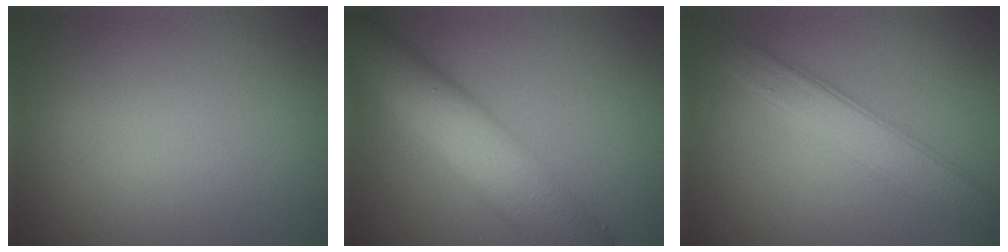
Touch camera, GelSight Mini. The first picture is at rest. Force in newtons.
{"total": 8.1, "press": 8.1, "slide": 0.3}
{"total": 3.9, "press": 3.9, "slide": 0.1}